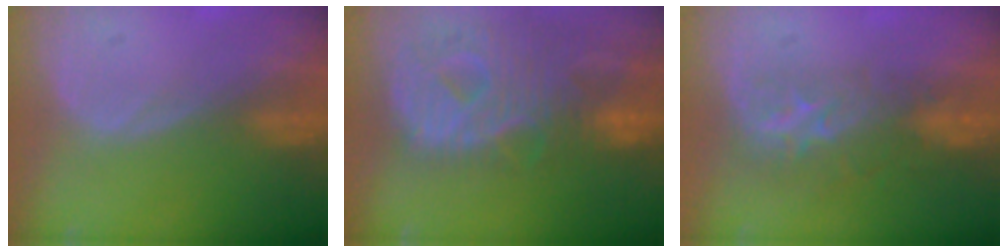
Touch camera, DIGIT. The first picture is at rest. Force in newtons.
{"total": 12.8, "press": 10.8, "slide": 6.8}
{"total": 8.8, "press": 7.2, "slide": 5.1}